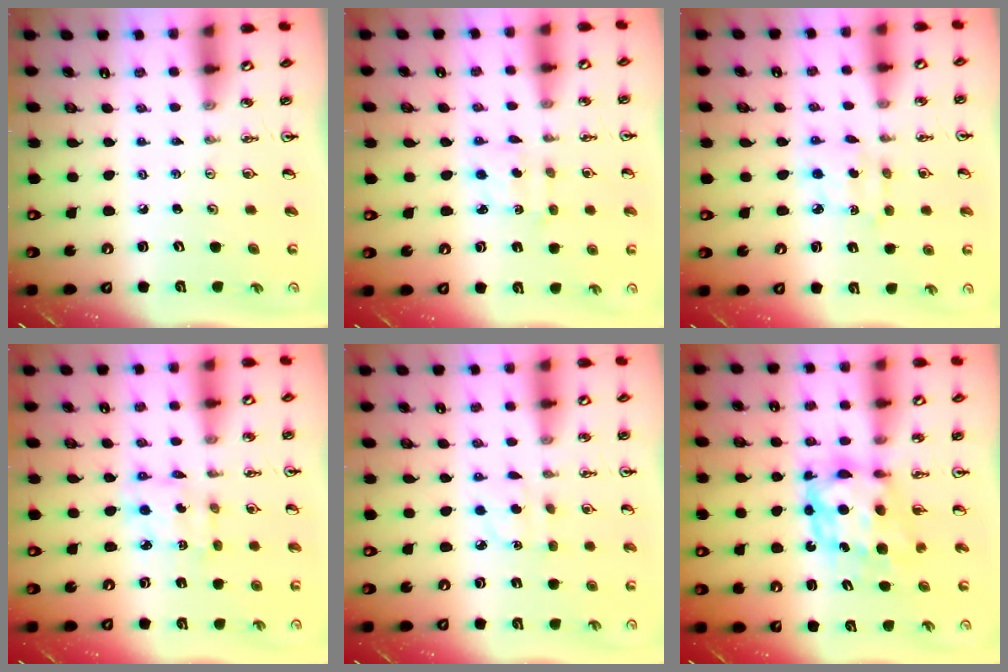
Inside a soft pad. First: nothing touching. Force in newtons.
{"total": 1.9, "press": 1.8, "slide": 0.6}
{"total": 3.1, "press": 3.1, "slide": 0.0}
{"total": 3.5, "press": 3.5, "slide": 0.3}
{"total": 4.7, "press": 4.7, "slide": 0.5}
{"total": 7.7, "press": 7.7, "slide": 0.6}